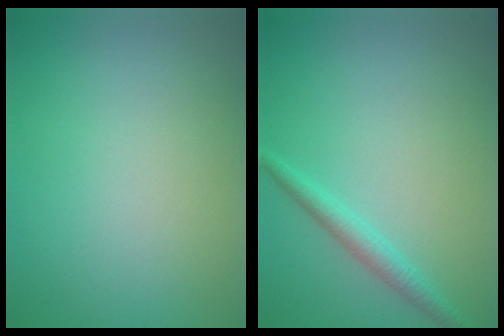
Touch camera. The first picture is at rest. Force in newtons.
{"total": 1.9, "press": 1.9, "slide": 0.1}